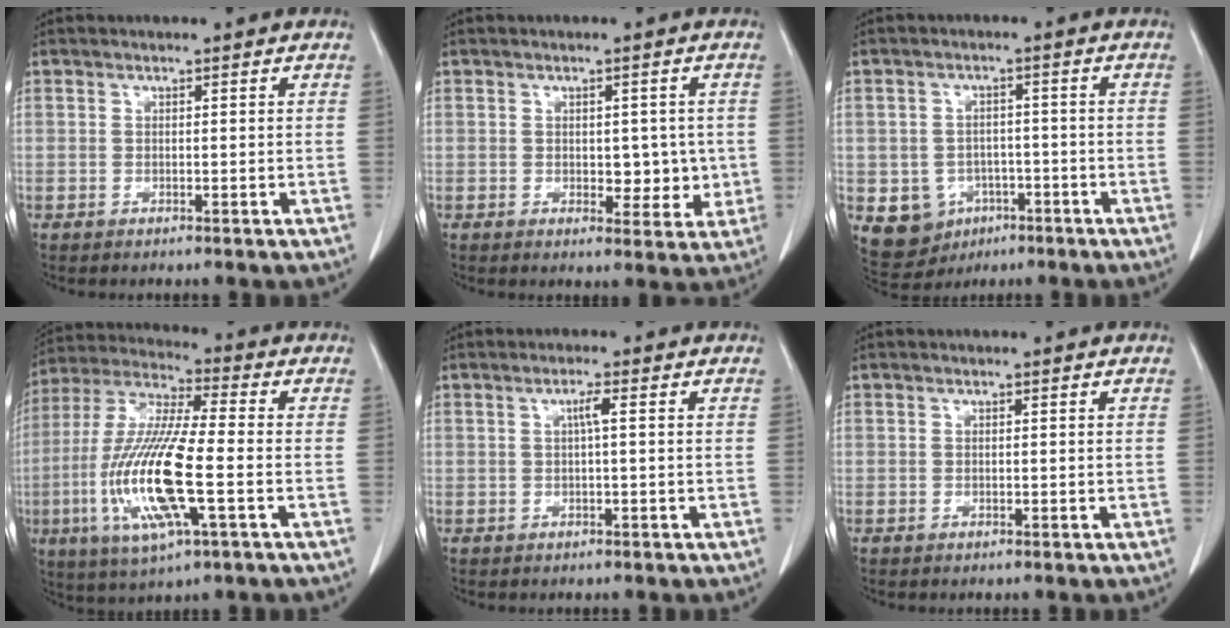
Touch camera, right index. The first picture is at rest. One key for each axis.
{"total": 4.8, "fx": -0.1, "fy": 2.9, "fz": 3.8, "tx": -0.035, "ty": -0.001, "tz": 0.006}
{"total": 7.9, "fx": -2.9, "fy": 7.1, "fz": 1.9, "tx": -0.038, "ty": 0.009, "tz": -0.028}
{"total": 16.7, "fx": -3.9, "fy": 2.2, "fz": 16.1, "tx": -0.343, "ty": -0.016, "tz": -0.071}
{"total": 1.7, "fx": 0.3, "fy": -0.1, "fz": 1.7, "tx": -0.032, "ty": 0.004, "tz": 0.006}
{"total": 0.0}